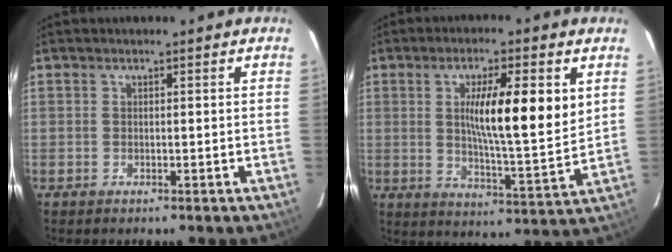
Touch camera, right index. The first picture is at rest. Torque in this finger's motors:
{"motor_torque": [1.00, -0.22, 0.58, 0.14]}